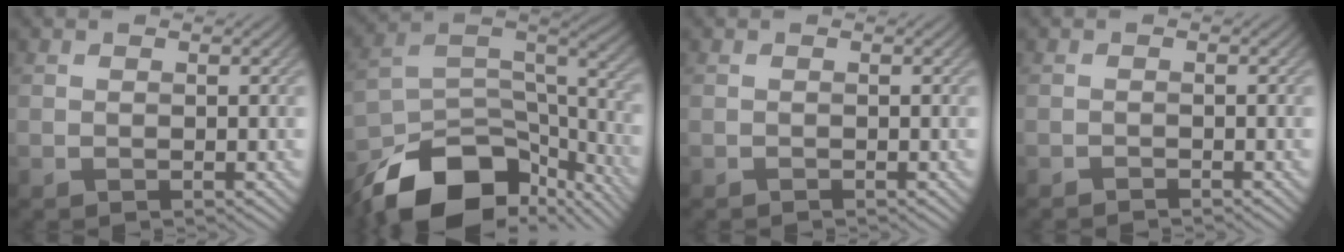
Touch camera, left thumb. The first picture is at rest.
{"total": 16.8, "force": [-11.7, 8.0, 8.9], "torque": [-0.195, -0.035, -0.182]}
{"total": 0.0}
{"total": 0.6, "force": [-0.6, -0.1, 0.0], "torque": [0.000, 0.002, -0.014]}